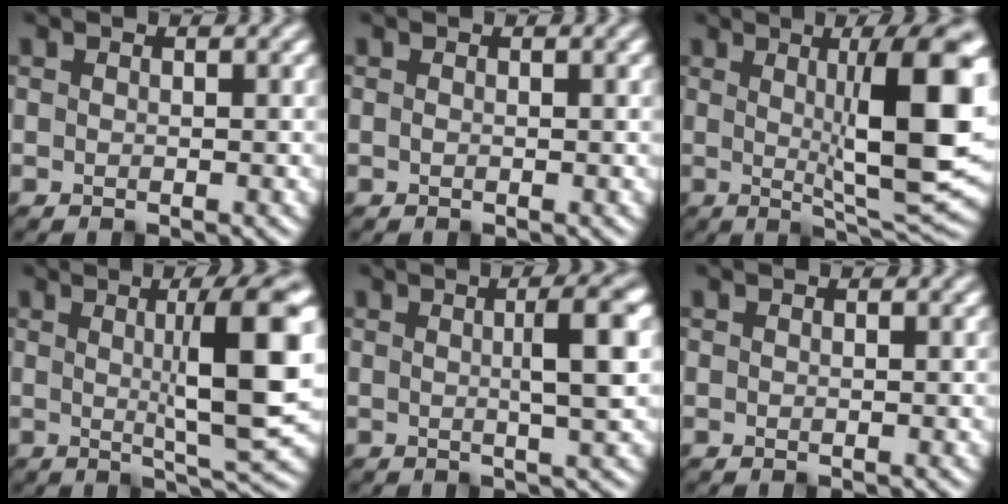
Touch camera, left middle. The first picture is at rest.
{"total": 0.5, "force": [0.0, 0.2, 0.5], "torque": [-0.009, 0.001, 0.001]}
{"total": 11.6, "force": [1.8, 2.2, 11.2], "torque": [-0.144, -0.006, 0.031]}
{"total": 8.7, "force": [1.3, 1.2, 8.5], "torque": [-0.109, 0.002, 0.023]}
{"total": 4.6, "force": [0.6, 0.8, 4.5], "torque": [-0.057, 0.008, 0.005]}
{"total": 0.0}